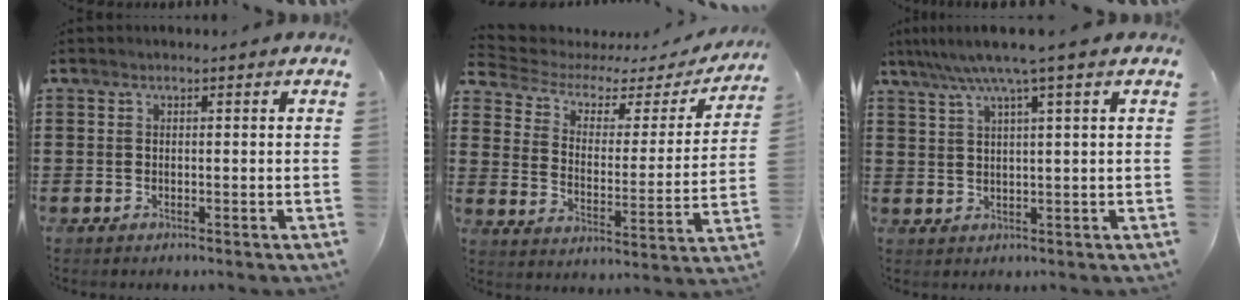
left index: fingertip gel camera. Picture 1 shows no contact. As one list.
[{"total": 4.2, "force": [2.9, 2.2, 2.0], "torque": [-0.063, -0.016, 0.041]}, {"total": 5.5, "force": [3.5, -0.5, 4.3], "torque": [-0.092, -0.005, 0.057]}]